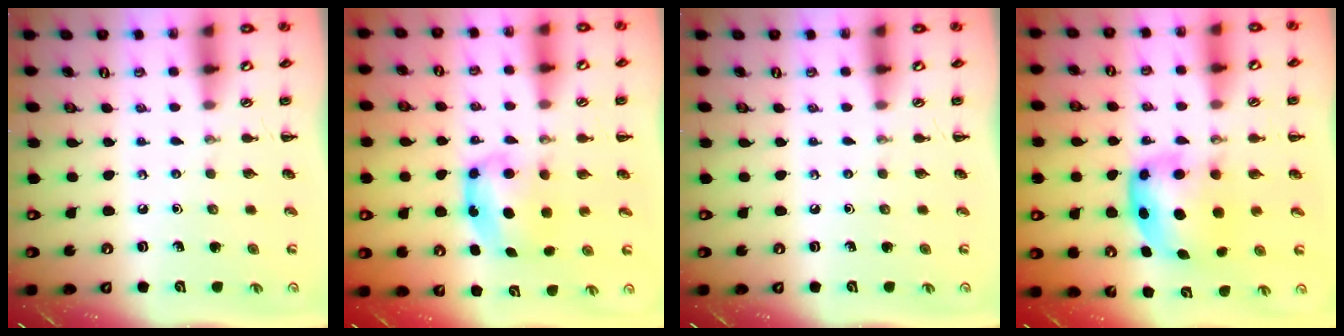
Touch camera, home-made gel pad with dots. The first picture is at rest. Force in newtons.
{"total": 6.1, "press": 6.1, "slide": 0.9}
{"total": 0.0}
{"total": 5.8, "press": 5.7, "slide": 0.7}